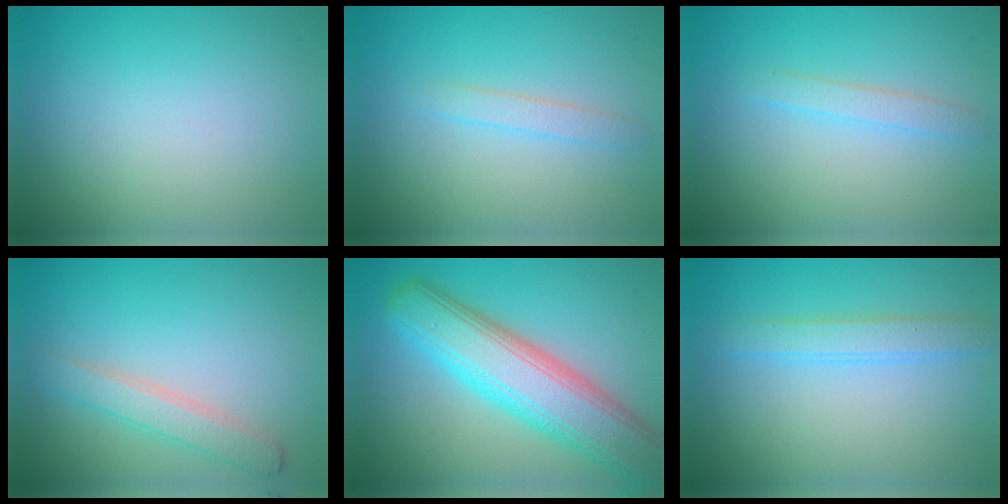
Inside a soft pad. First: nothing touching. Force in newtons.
{"total": 1.3, "press": 1.3, "slide": 0.0}
{"total": 1.5, "press": 1.5, "slide": 0.0}
{"total": 2.6, "press": 2.6, "slide": 0.1}
{"total": 9.0, "press": 9.0, "slide": 0.2}
{"total": 2.2, "press": 2.2, "slide": 0.1}